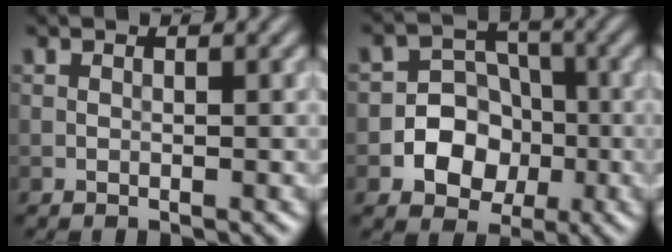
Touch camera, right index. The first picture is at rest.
{"total": 6.0, "force": [-1.7, 5.2, 2.5], "torque": [-0.004, 0.009, -0.052]}